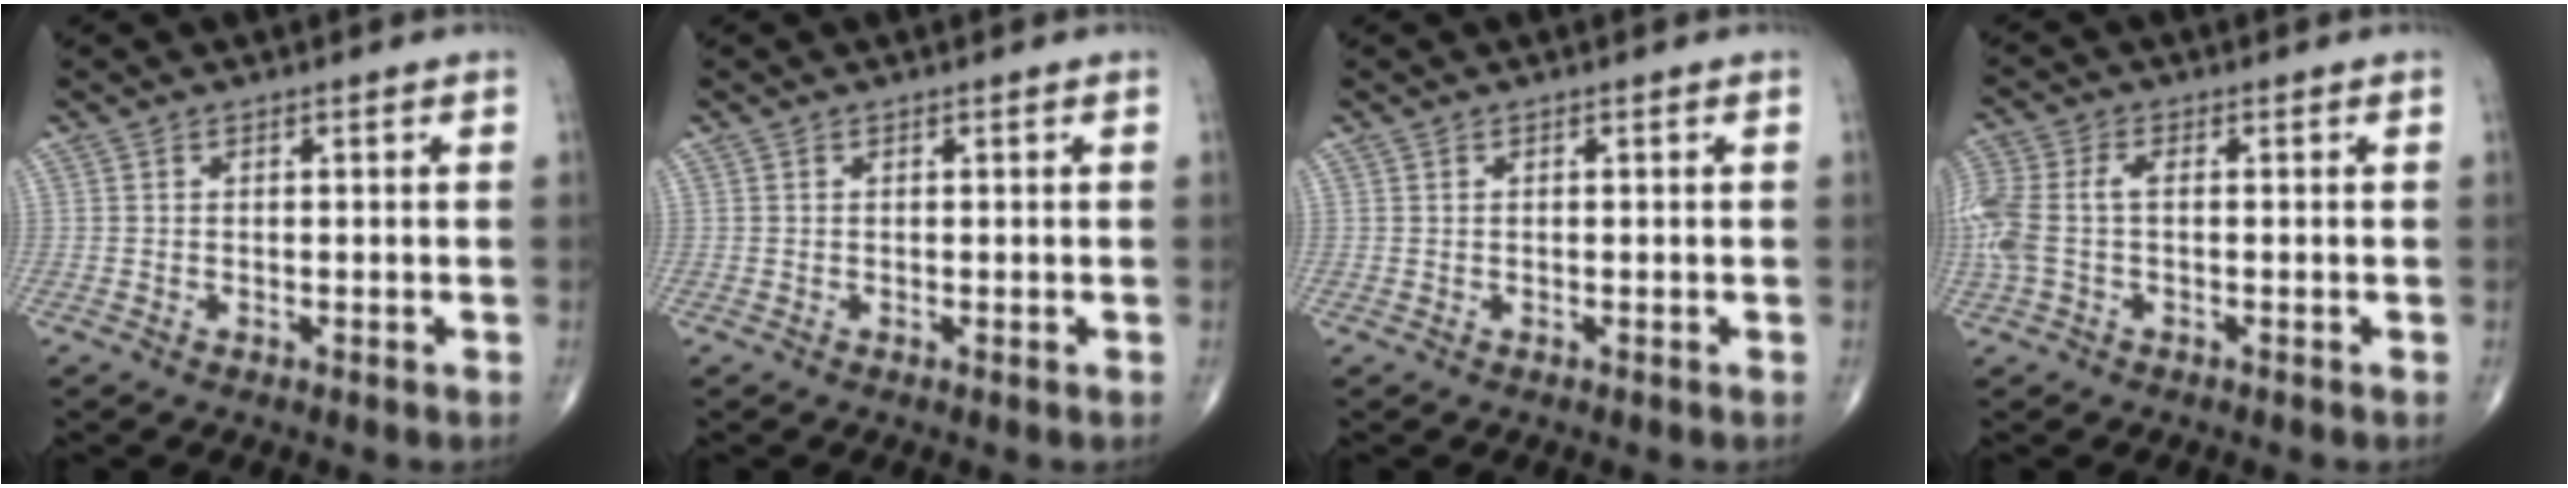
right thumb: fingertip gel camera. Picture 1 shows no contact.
{"total": 0.0}
{"total": 0.0}
{"total": 9.5, "force": [-0.3, 5.6, 7.7], "torque": [-0.215, 0.023, -0.003]}